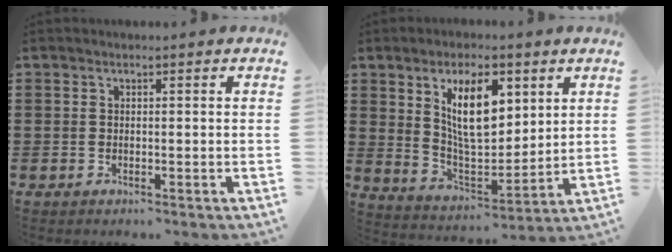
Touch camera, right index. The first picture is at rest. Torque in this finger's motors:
{"motor_torque": [1.15, 0.98, 0.34, 0.08]}